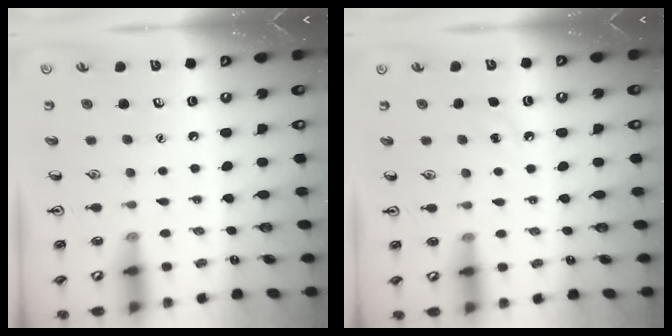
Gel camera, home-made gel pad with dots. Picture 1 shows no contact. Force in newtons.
{"total": 3.3, "press": 3.1, "slide": 1.2}